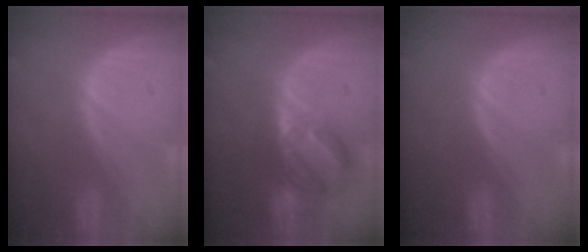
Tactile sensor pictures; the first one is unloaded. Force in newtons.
{"total": 6.8, "press": 6.3, "slide": 2.4}
{"total": 0.0}